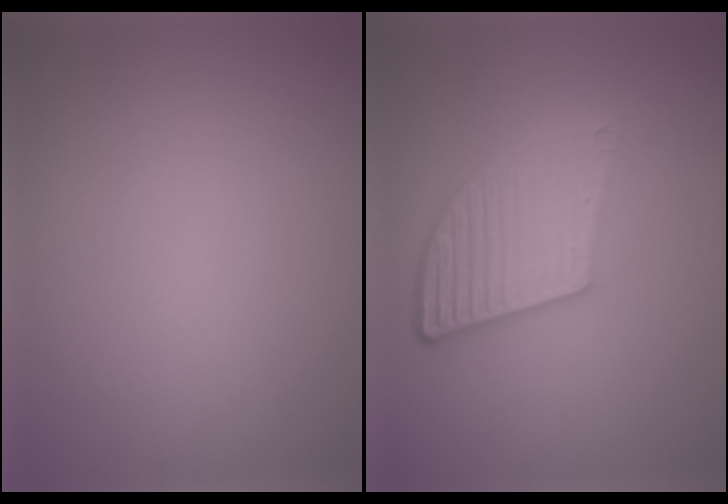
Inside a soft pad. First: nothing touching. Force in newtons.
{"total": 5.5, "press": 3.8, "slide": 4.0}